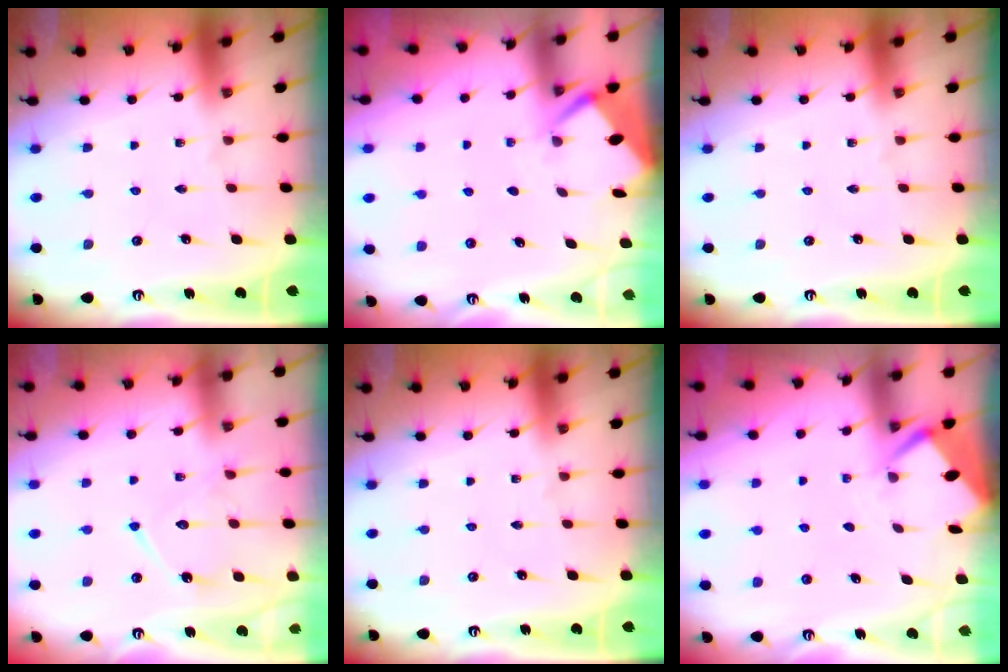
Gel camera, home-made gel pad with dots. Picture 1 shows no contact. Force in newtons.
{"total": 2.8, "press": 2.8, "slide": 0.3}
{"total": 0.0}
{"total": 12.4, "press": 12.3, "slide": 1.1}
{"total": 0.0}
{"total": 2.9, "press": 2.8, "slide": 0.3}